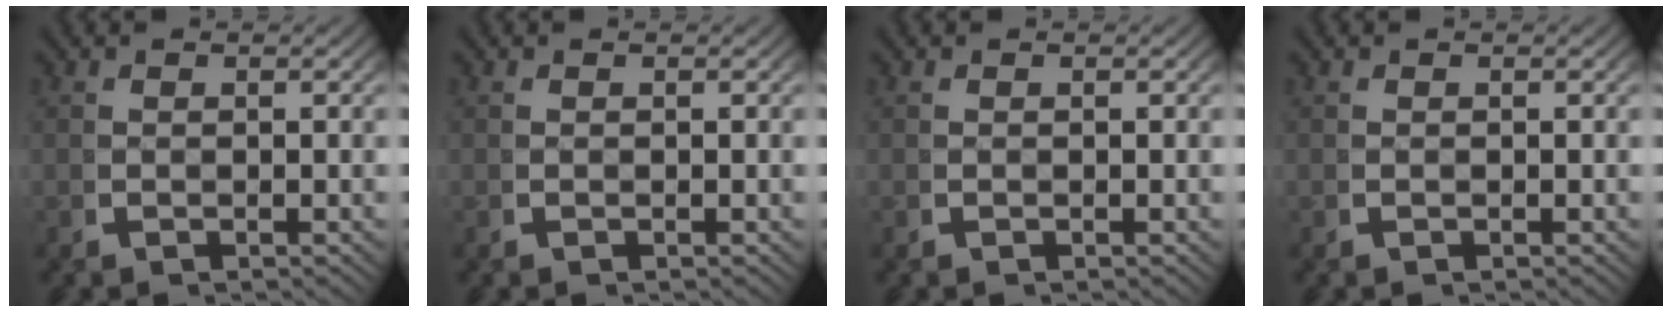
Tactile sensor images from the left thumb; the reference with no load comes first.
{"total": 0.0}
{"total": 0.0}
{"total": 0.0}